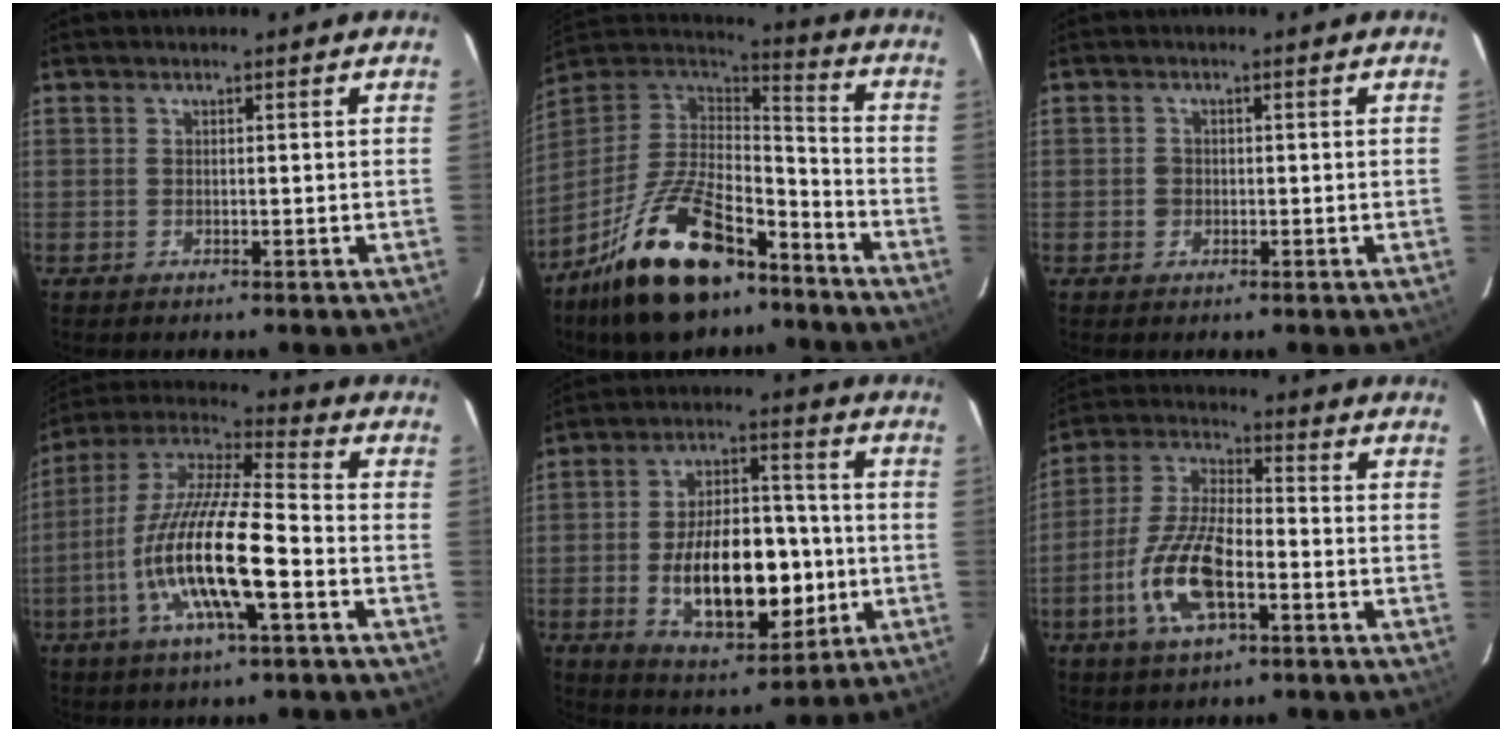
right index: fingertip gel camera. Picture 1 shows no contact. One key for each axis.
{"total": 23.9, "fx": -15.4, "fy": 10.5, "fz": 15.0, "tx": -0.296, "ty": -0.006, "tz": -0.253}
{"total": 1.5, "fx": -0.3, "fy": 1.5, "fz": 0.2, "tx": -0.004, "ty": 0.002, "tz": -0.003}
{"total": 17.9, "fx": -5.9, "fy": 3.7, "fz": 16.5, "tx": -0.324, "ty": -0.015, "tz": -0.120}
{"total": 18.6, "fx": -3.4, "fy": 10.1, "fz": 15.2, "tx": -0.268, "ty": 0.011, "tz": -0.031}
{"total": 13.5, "fx": -5.1, "fy": 5.1, "fz": 11.4, "tx": -0.247, "ty": -0.003, "tz": -0.098}